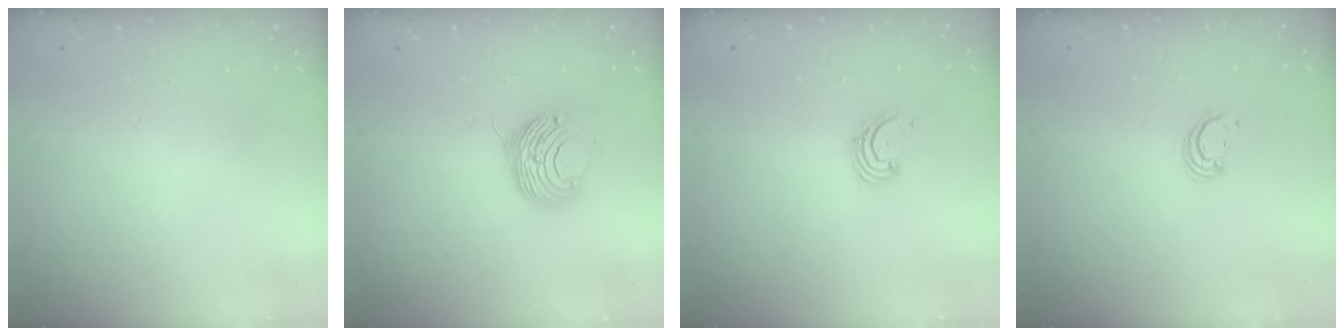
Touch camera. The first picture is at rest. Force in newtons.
{"total": 10.1, "press": 10.1, "slide": 0.7}
{"total": 1.6, "press": 1.6, "slide": 0.2}
{"total": 2.1, "press": 2.1, "slide": 0.1}